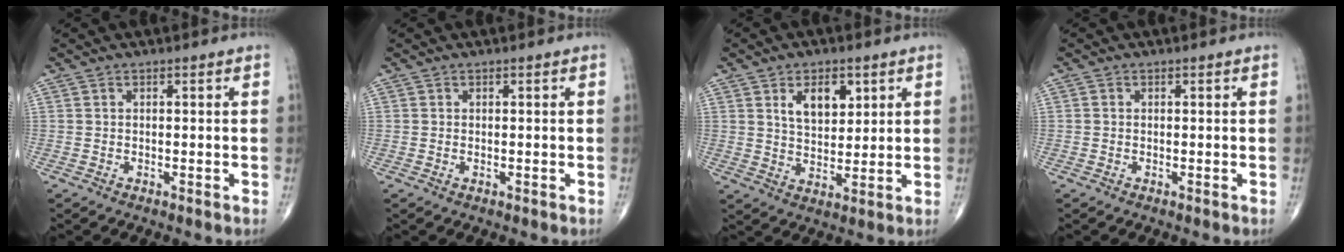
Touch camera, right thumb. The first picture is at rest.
{"total": 0.0}
{"total": 7.7, "force": [3.3, 4.4, 5.4], "torque": [-0.067, -0.022, 0.060]}
{"total": 0.0}